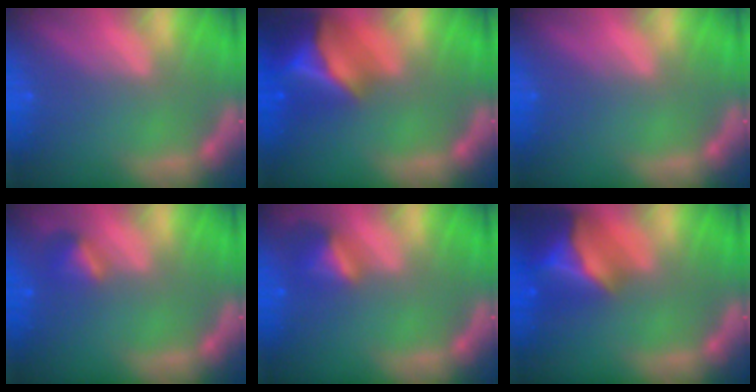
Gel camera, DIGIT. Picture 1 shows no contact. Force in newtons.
{"total": 10.0}
{"total": 0.0}
{"total": 1.9}
{"total": 2.9}
{"total": 8.4}